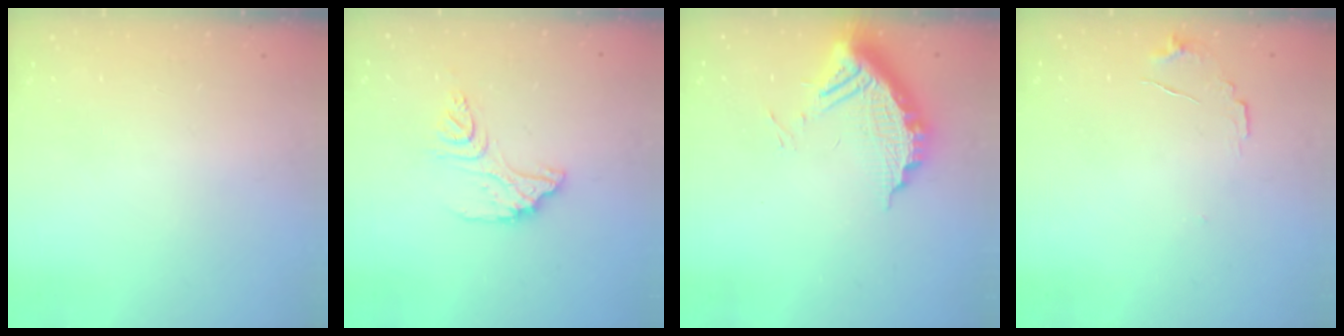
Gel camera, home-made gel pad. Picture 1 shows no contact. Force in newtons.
{"total": 12.5, "press": 12.4, "slide": 1.1}
{"total": 11.0, "press": 11.0, "slide": 1.0}
{"total": 6.3, "press": 6.2, "slide": 0.4}